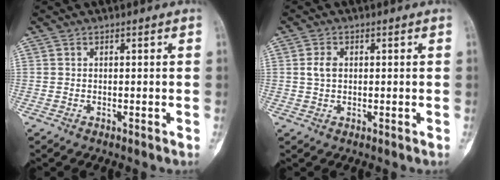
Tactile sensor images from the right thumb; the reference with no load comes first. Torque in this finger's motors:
{"motor_torque": [0.44, 0.63, 0.12, -0.11, -0.03]}